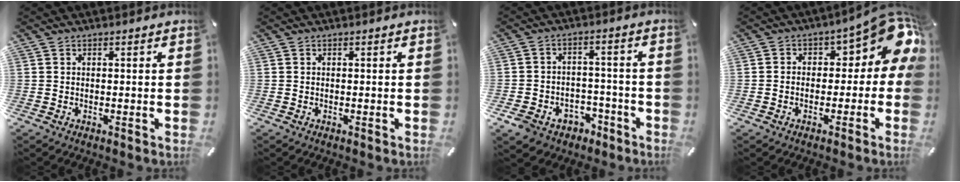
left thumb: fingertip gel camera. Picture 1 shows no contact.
{"total": 0.0}
{"total": 6.3, "force": [-3.3, 5.1, 1.7], "torque": [-0.031, 0.030, -0.056]}
{"total": 11.0, "force": [3.6, 6.0, 8.5], "torque": [-0.095, -0.031, 0.058]}